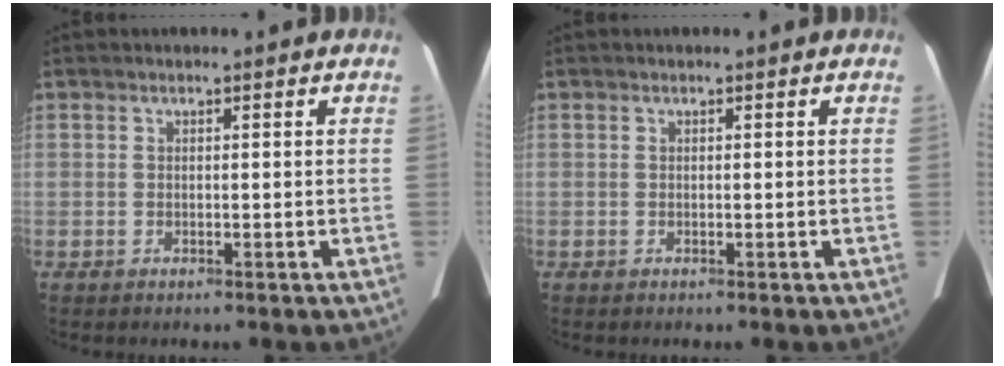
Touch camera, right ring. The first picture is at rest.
{"total": 0.0}